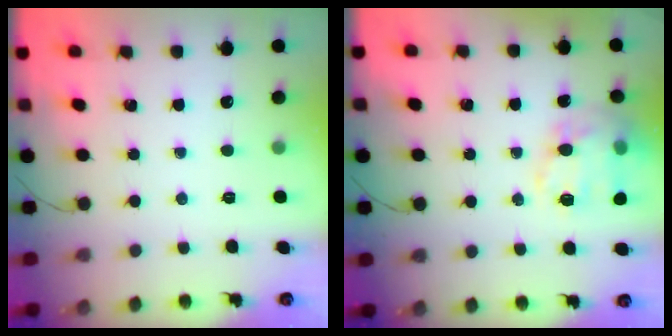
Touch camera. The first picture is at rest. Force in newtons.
{"total": 18.1, "press": 17.8, "slide": 3.2}